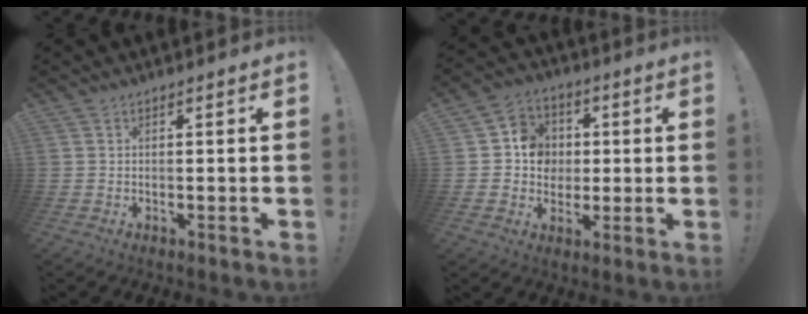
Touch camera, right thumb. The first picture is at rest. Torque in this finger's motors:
{"motor_torque": [0.41, -0.12, 0.18, 0.18, 0.08]}